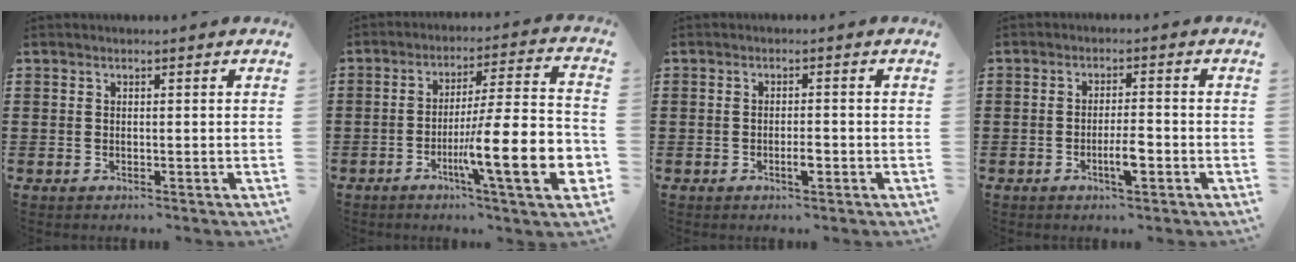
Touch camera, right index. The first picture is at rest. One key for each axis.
{"total": 15.4, "fx": -5.1, "fy": 2.5, "fz": 14.3, "tx": -0.224, "ty": -0.015, "tz": -0.087}
{"total": 2.2, "fx": -0.8, "fy": 0.6, "fz": 2.0, "tx": -0.035, "ty": 0.001, "tz": -0.015}
{"total": 4.0, "fx": -1.5, "fy": 0.8, "fz": 3.7, "tx": -0.069, "ty": 0.001, "tz": -0.029}